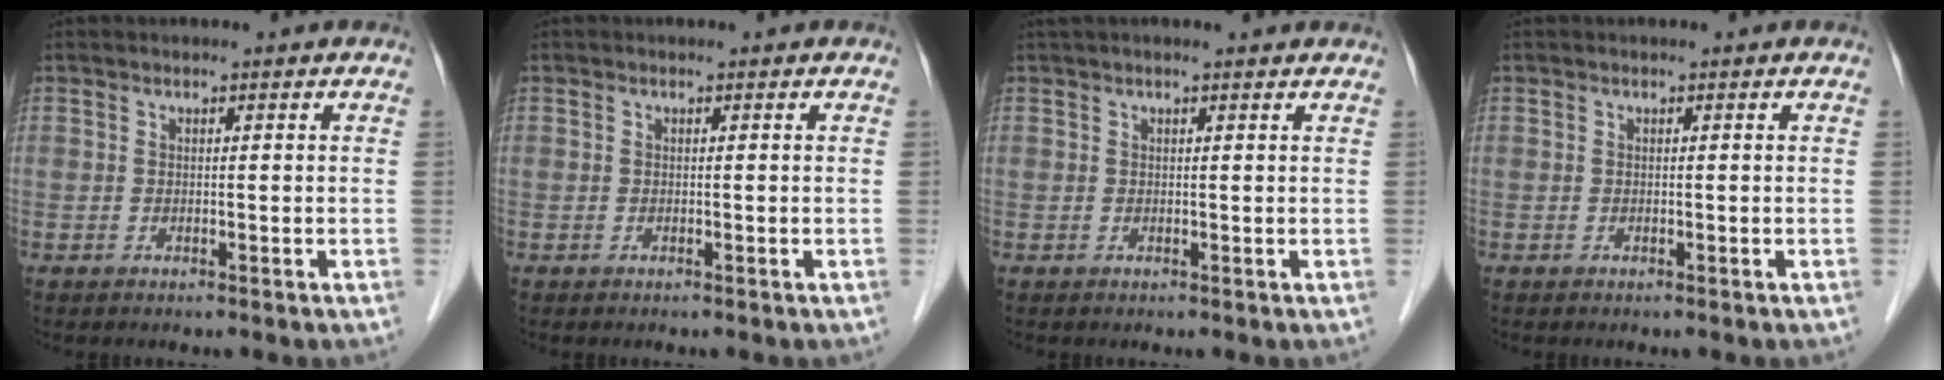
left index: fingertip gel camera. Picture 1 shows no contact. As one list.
[{"total": 0.0}, {"total": 4.7, "force": [4.2, 0.5, 2.0], "torque": [-0.027, 0.036, 0.052]}, {"total": 0.0}]